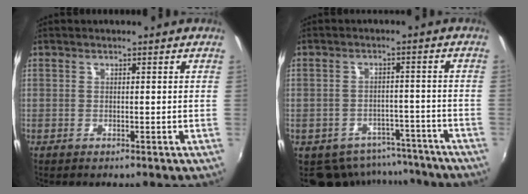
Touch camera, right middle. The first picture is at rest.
{"total": 11.8, "force": [-9.4, 6.5, 2.8], "torque": [-0.065, 0.018, -0.107]}